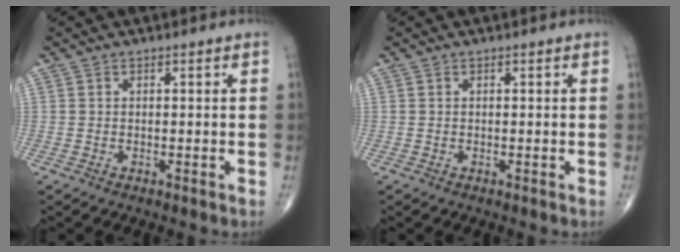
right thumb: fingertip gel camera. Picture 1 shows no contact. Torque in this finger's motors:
{"motor_torque": [0.08, 0.10, -0.01, -0.01, 0.01]}